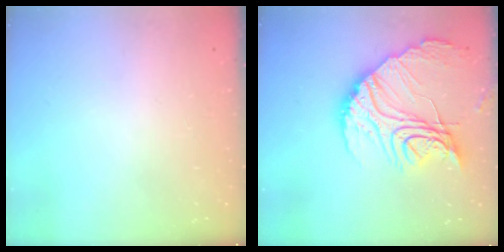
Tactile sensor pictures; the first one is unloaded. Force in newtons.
{"total": 22.9, "press": 22.8, "slide": 2.0}